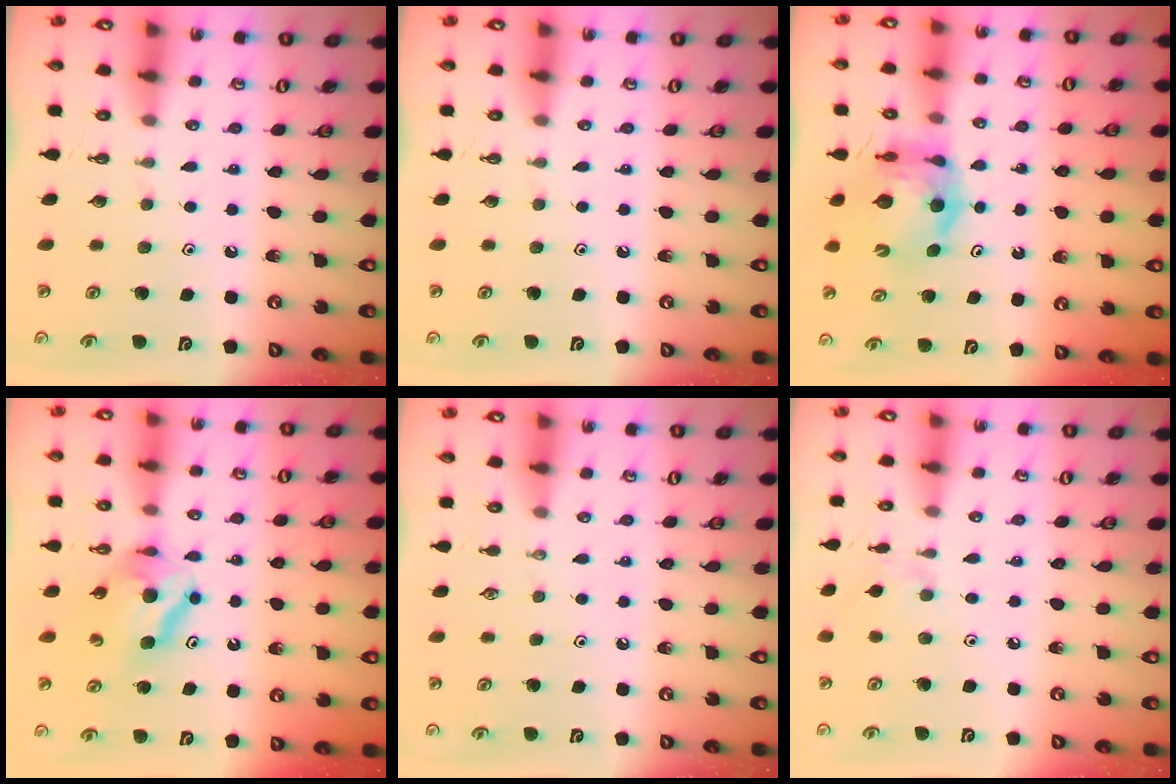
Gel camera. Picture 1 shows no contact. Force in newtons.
{"total": 0.0}
{"total": 9.7, "press": 9.7, "slide": 1.2}
{"total": 9.5, "press": 9.4, "slide": 0.9}
{"total": 0.0}
{"total": 1.2, "press": 1.1, "slide": 0.4}